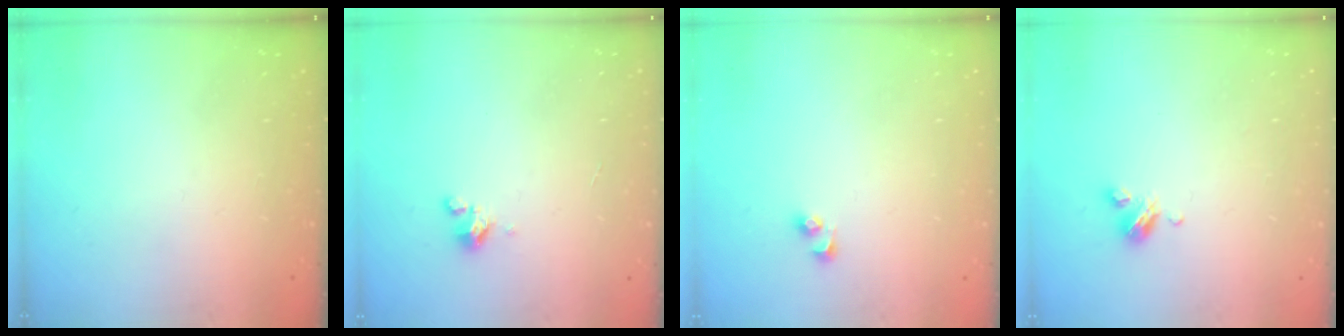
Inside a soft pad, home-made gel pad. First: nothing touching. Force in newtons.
{"total": 1.8, "press": 1.7, "slide": 0.4}
{"total": 2.5, "press": 2.5, "slide": 0.3}
{"total": 4.0, "press": 4.0, "slide": 0.3}